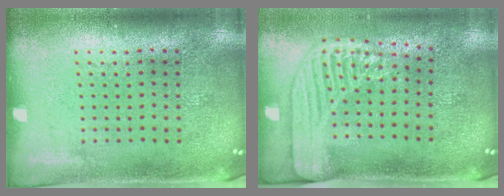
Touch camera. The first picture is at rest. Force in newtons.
{"total": 2.2, "press": 1.7, "slide": 1.3}